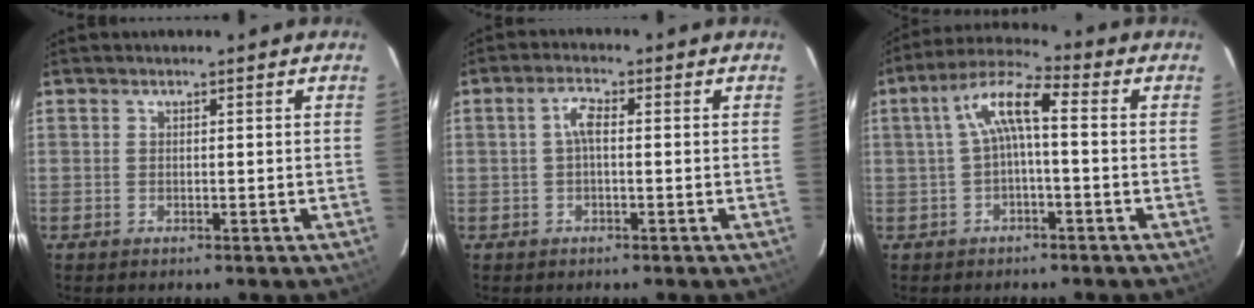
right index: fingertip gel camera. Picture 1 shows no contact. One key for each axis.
{"total": 2.8, "fx": 0.0, "fy": 1.0, "fz": 2.6, "tx": -0.054, "ty": 0.010, "tz": -0.001}
{"total": 7.7, "fx": 0.0, "fy": 1.8, "fz": 7.5, "tx": -0.155, "ty": 0.025, "tz": 0.000}